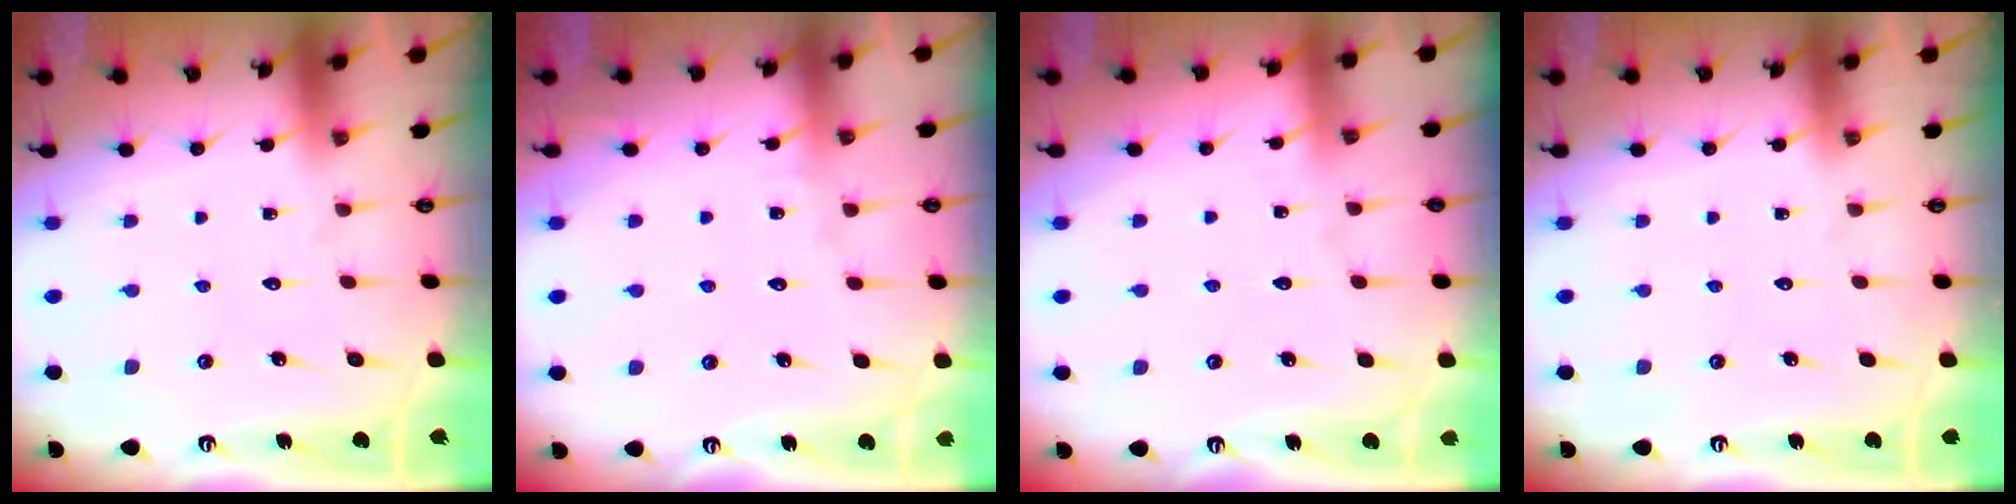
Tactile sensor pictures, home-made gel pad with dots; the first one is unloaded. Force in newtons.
{"total": 1.7, "press": 1.7, "slide": 0.2}
{"total": 1.0, "press": 1.0, "slide": 0.2}
{"total": 0.0}